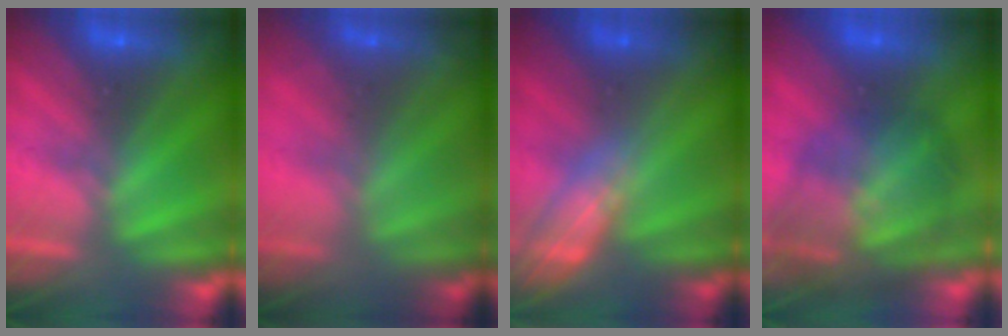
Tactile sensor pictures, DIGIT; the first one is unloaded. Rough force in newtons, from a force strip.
{"total": 1.5}
{"total": 2.5}
{"total": 7.7}